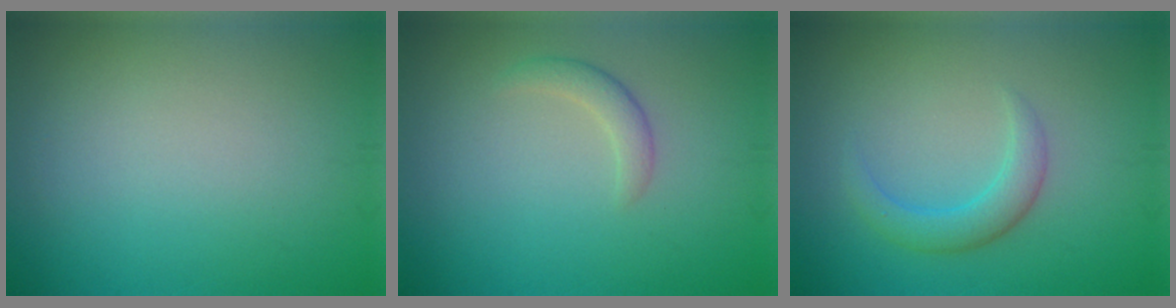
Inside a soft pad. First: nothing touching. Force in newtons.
{"total": 1.6, "press": 1.6, "slide": 0.1}
{"total": 2.6, "press": 2.6, "slide": 0.0}